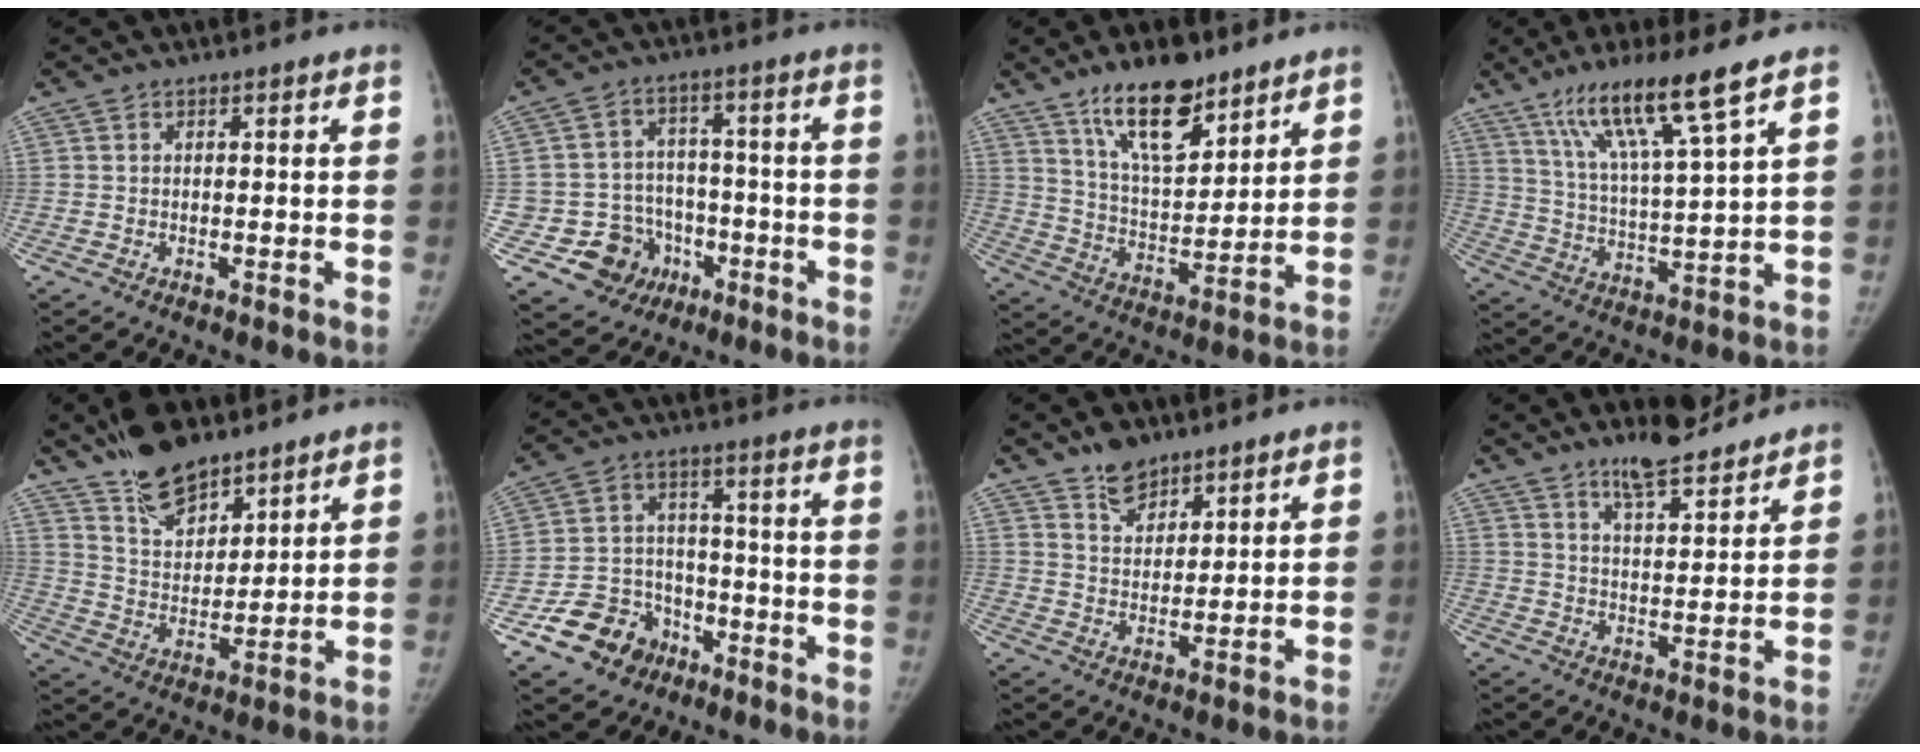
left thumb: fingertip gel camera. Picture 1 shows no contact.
{"total": 10.5, "force": [-4.3, 9.4, 1.9], "torque": [0.005, 0.045, -0.057]}
{"total": 14.7, "force": [10.2, 5.7, 8.9], "torque": [-0.114, -0.065, 0.183]}
{"total": 13.3, "force": [8.6, 0.3, 10.1], "torque": [-0.182, -0.039, 0.161]}
{"total": 13.3, "force": [10.3, 5.7, 6.2], "torque": [-0.067, -0.062, 0.190]}
{"total": 11.5, "force": [-6.6, 8.7, 3.5], "torque": [-0.025, 0.056, -0.110]}
{"total": 6.0, "force": [4.8, 3.1, 2.1], "torque": [-0.007, -0.036, 0.088]}
{"total": 9.0, "force": [7.5, 2.3, 4.5], "torque": [-0.051, -0.049, 0.125]}